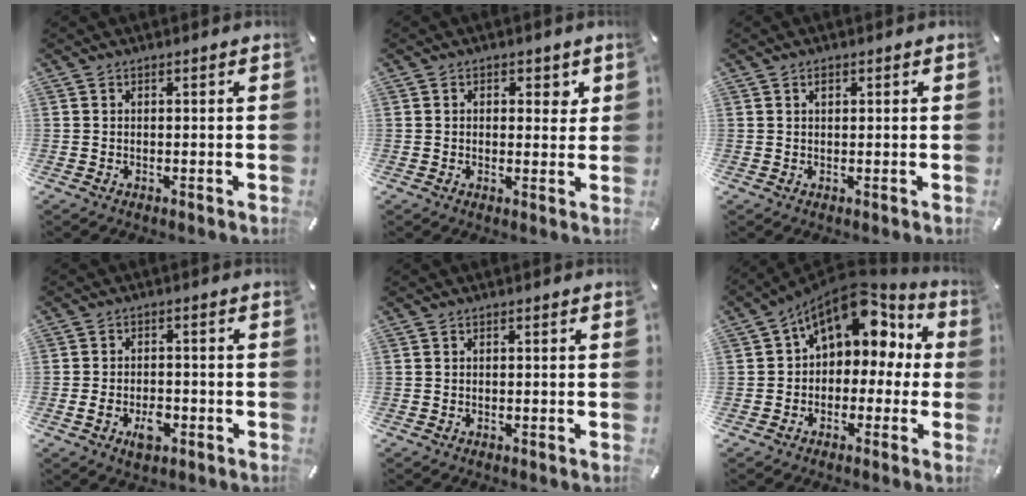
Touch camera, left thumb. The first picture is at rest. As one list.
[{"total": 3.0, "force": [0.9, 2.2, 1.8], "torque": [-0.007, -0.005, 0.006]}, {"total": 1.1, "force": [0.6, 0.6, 0.7], "torque": [-0.006, 0.000, 0.008]}, {"total": 6.2, "force": [-2.3, 3.8, 4.3], "torque": [-0.078, 0.005, -0.044]}, {"total": 0.0}, {"total": 13.6, "force": [6.3, 8.8, 8.2], "torque": [-0.129, -0.034, 0.111]}]